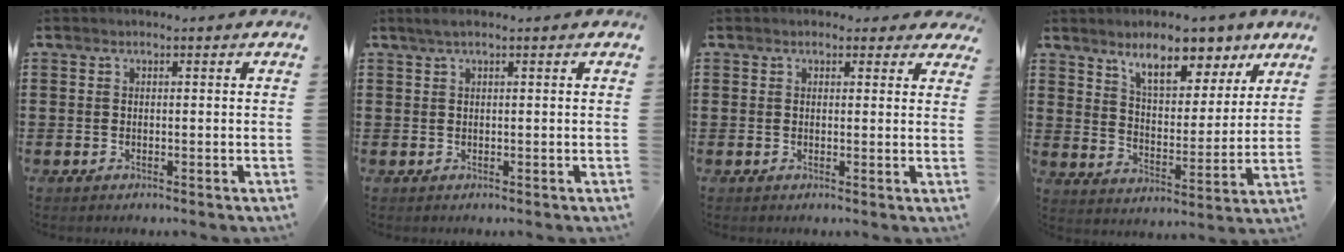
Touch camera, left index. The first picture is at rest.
{"total": 1.2, "force": [0.5, 0.0, 1.1], "torque": [-0.020, 0.001, 0.009]}
{"total": 1.7, "force": [1.2, 1.0, 0.5], "torque": [-0.008, 0.006, 0.021]}
{"total": 9.2, "force": [7.2, 3.2, 4.7], "torque": [-0.080, -0.027, 0.122]}